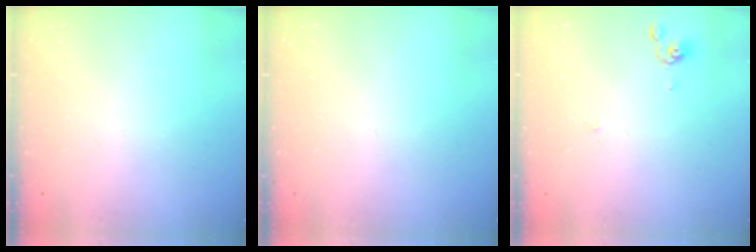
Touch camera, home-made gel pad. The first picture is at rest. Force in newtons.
{"total": 0.0}
{"total": 1.0, "press": 1.0, "slide": 0.2}